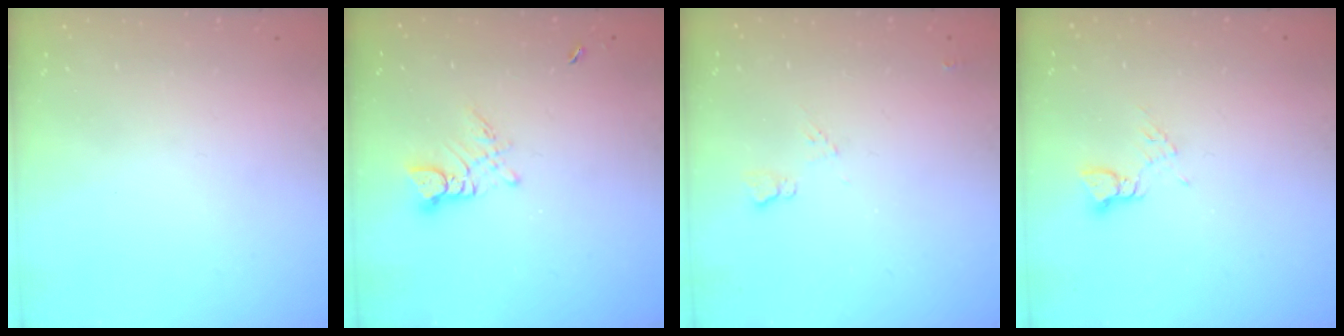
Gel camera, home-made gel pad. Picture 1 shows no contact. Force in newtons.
{"total": 3.0, "press": 3.0, "slide": 0.4}
{"total": 5.9, "press": 5.8, "slide": 0.9}
{"total": 3.0, "press": 2.9, "slide": 0.4}